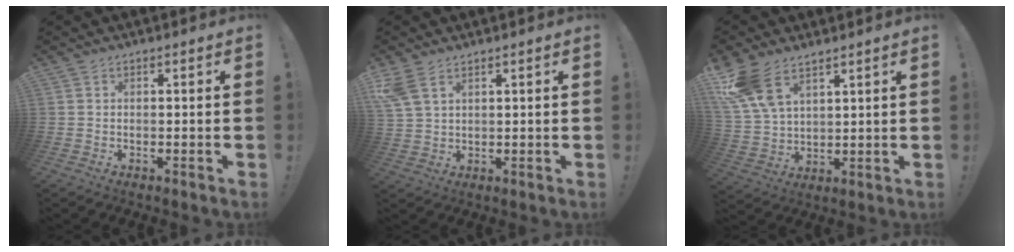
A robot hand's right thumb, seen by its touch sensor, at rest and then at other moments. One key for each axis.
{"total": 6.6, "fx": 4.0, "fy": 3.4, "fz": 3.9, "tx": -0.078, "ty": -0.013, "tz": 0.080}
{"total": 11.7, "fx": 8.0, "fy": 5.8, "fz": 6.4, "tx": -0.124, "ty": -0.038, "tz": 0.154}